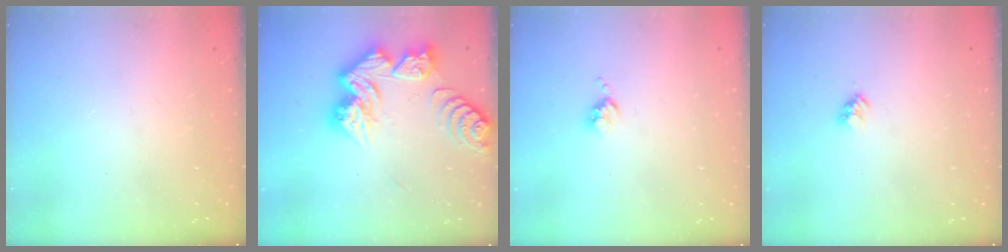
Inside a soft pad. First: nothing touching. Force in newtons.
{"total": 16.4, "press": 16.4, "slide": 1.5}
{"total": 3.6, "press": 3.6, "slide": 0.4}
{"total": 2.8, "press": 2.8, "slide": 0.4}